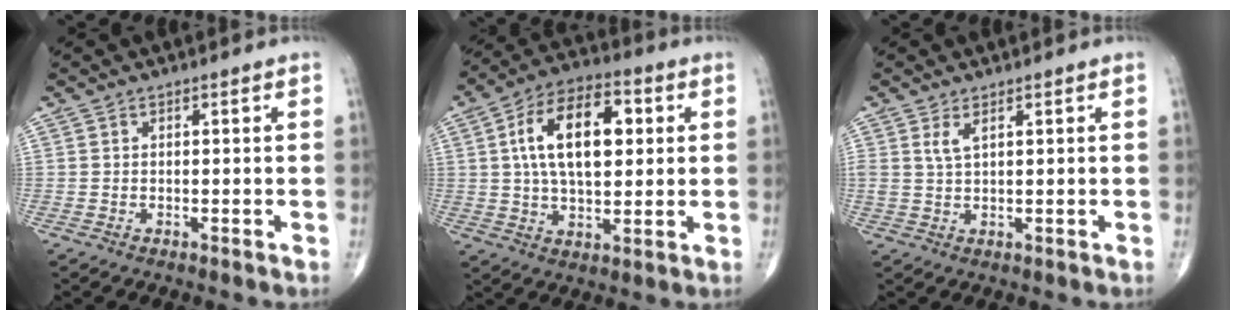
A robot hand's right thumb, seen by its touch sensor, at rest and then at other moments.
{"total": 16.3, "force": [3.2, 8.7, 13.3], "torque": [-0.212, 0.012, 0.051]}
{"total": 2.4, "force": [1.3, 0.8, 1.8], "torque": [-0.043, -0.003, 0.032]}